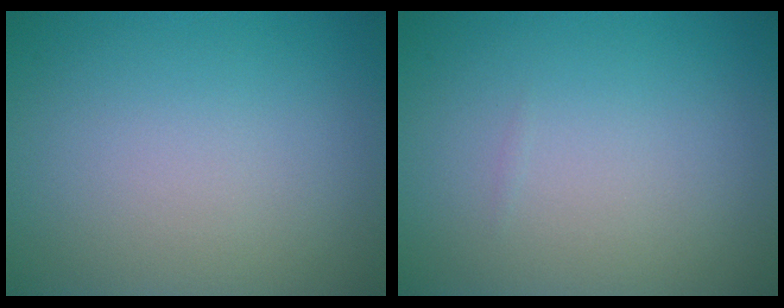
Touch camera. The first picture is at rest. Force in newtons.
{"total": 0.0}